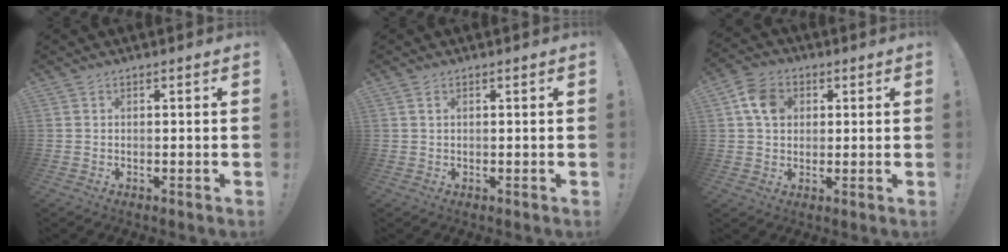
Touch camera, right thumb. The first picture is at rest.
{"total": 1.1, "force": [0.5, 0.5, 0.8], "torque": [-0.025, 0.005, 0.011]}
{"total": 8.7, "force": [2.6, 6.9, 4.7], "torque": [-0.084, 0.012, 0.055]}